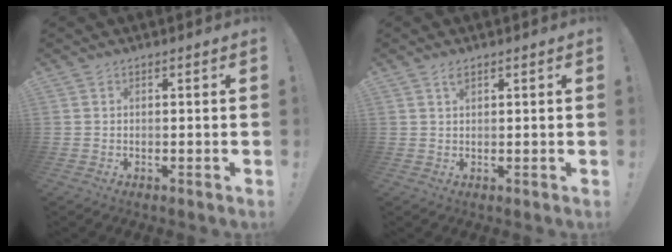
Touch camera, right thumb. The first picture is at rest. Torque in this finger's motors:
{"motor_torque": [0.28, 0.10, 0.28, 0.00, 0.00]}